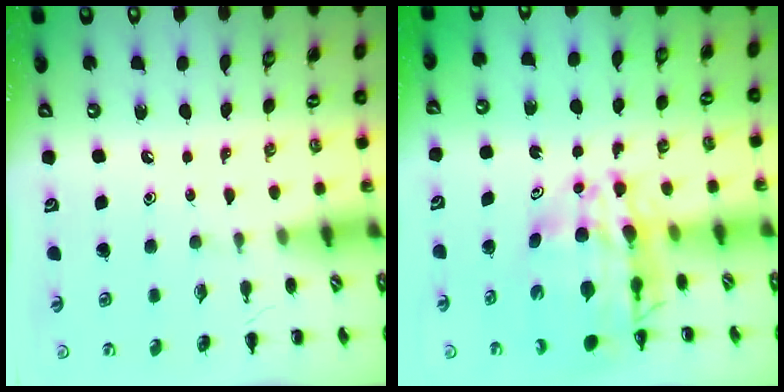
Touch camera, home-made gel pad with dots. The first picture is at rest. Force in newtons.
{"total": 14.9, "press": 14.4, "slide": 4.1}